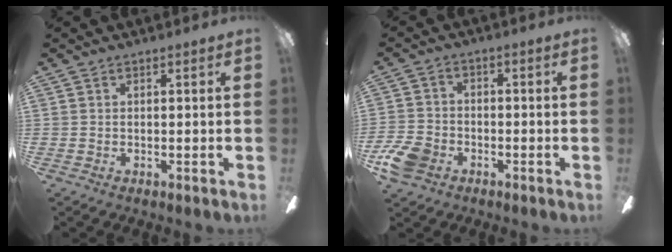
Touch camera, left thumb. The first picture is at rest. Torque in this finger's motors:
{"motor_torque": [-0.38, 0.39, 0.03, 0.02, 0.03]}